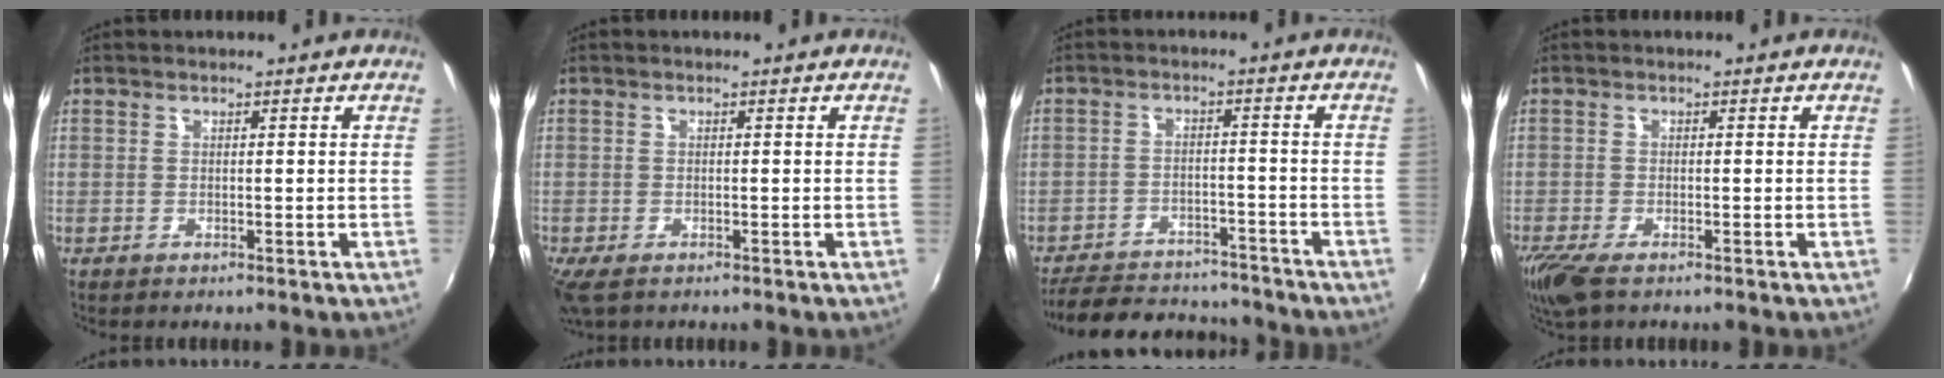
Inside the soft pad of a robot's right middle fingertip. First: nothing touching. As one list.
[{"total": 3.4, "force": [-2.2, 1.5, 2.2], "torque": [-0.046, -0.017, -0.036]}, {"total": 16.2, "force": [-14.1, 5.7, 5.6], "torque": [-0.136, 0.013, -0.192]}, {"total": 5.2, "force": [-3.6, 1.5, 3.4], "torque": [-0.082, -0.023, -0.070]}]